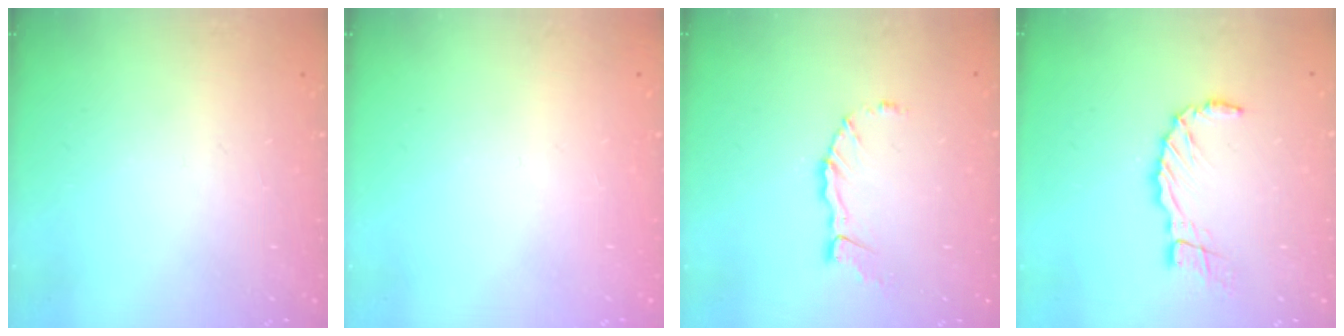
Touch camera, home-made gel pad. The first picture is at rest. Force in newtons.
{"total": 1.5, "press": 1.5, "slide": 0.1}
{"total": 6.2, "press": 6.2, "slide": 0.6}
{"total": 8.1, "press": 8.0, "slide": 1.5}